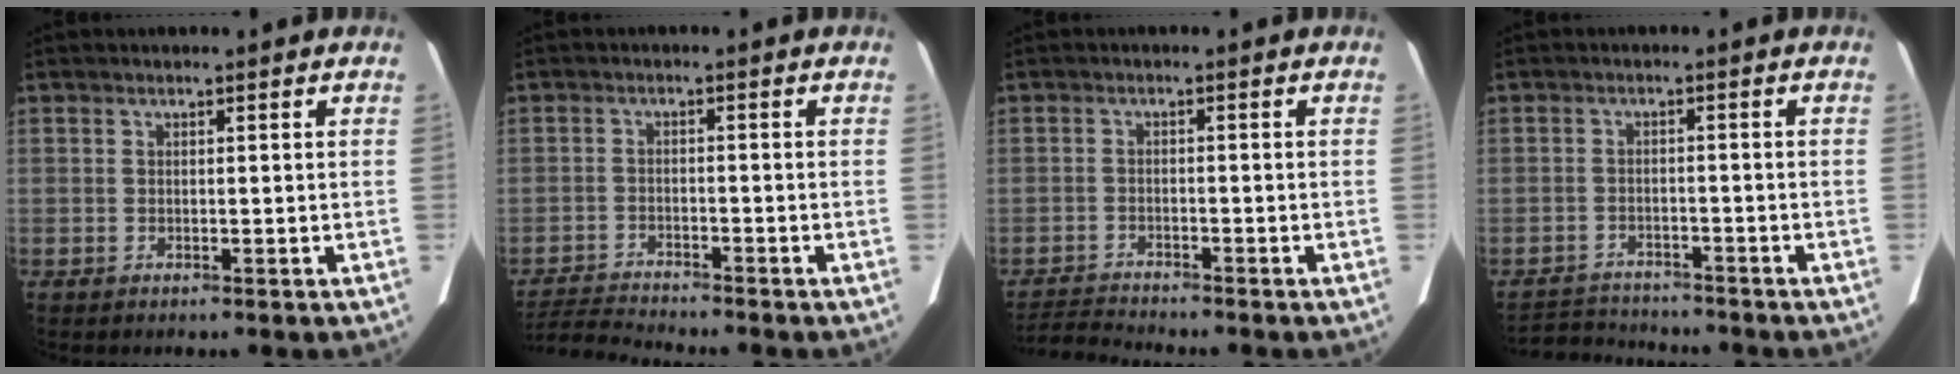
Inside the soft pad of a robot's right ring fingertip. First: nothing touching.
{"total": 6.3, "force": [-6.2, -0.9, 0.5], "torque": [-0.016, -0.011, -0.109]}
{"total": 4.2, "force": [-4.0, -1.0, -0.1], "torque": [-0.006, -0.017, -0.073]}
{"total": 7.3, "force": [-7.1, 0.9, 0.9], "torque": [-0.024, 0.002, -0.111]}